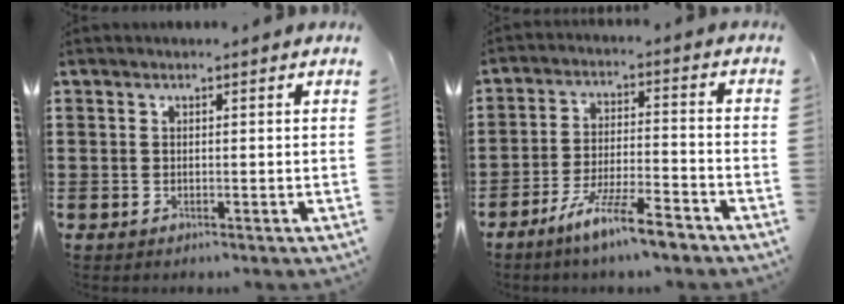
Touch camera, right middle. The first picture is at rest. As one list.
[{"total": 8.5, "force": [-6.8, 0.6, 5.0], "torque": [-0.104, -0.004, -0.129]}]